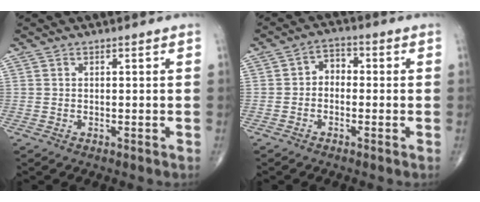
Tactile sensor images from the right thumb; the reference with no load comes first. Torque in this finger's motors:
{"motor_torque": [-0.32, 0.20, 0.05, -0.25, 0.04]}